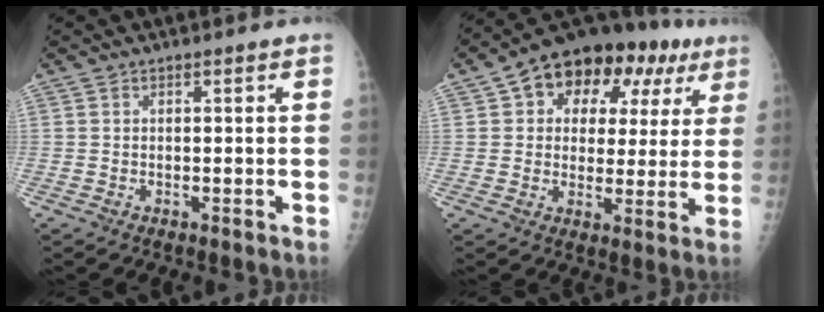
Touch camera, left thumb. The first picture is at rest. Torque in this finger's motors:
{"motor_torque": [0.36, 0.47, 0.22, -0.12, 0.11]}